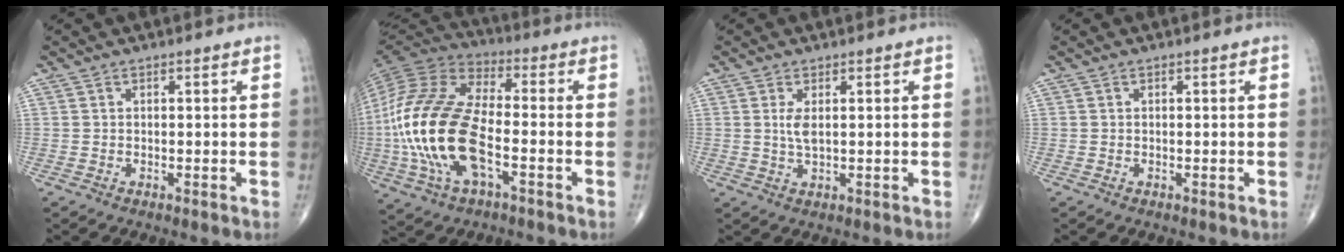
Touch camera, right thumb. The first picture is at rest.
{"total": 22.4, "force": [-4.6, 10.7, 19.1], "torque": [-0.418, 0.015, -0.084]}
{"total": 2.8, "force": [0.5, 1.0, 2.5], "torque": [-0.055, -0.004, 0.015]}
{"total": 0.0}